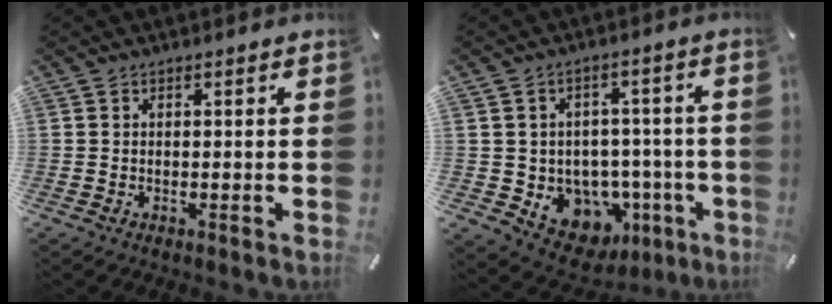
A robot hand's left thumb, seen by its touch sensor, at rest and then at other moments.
{"total": 8.8, "force": [-2.4, 8.1, 2.5], "torque": [-0.032, 0.007, -0.025]}